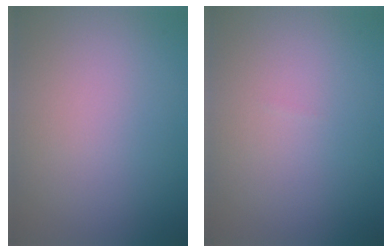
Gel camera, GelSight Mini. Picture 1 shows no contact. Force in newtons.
{"total": 0.0}